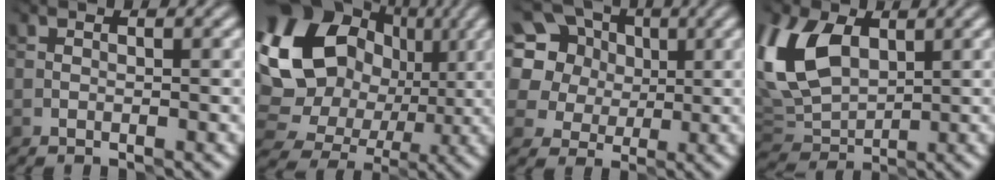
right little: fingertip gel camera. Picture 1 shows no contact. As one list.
[{"total": 16.4, "force": [3.6, 13.9, 7.9], "torque": [-0.180, 0.011, 0.063]}, {"total": 14.5, "force": [5.4, 12.6, 4.7], "torque": [-0.153, 0.038, 0.082]}, {"total": 9.4, "force": [2.2, 6.3, 6.5], "torque": [-0.171, 0.009, 0.038]}]